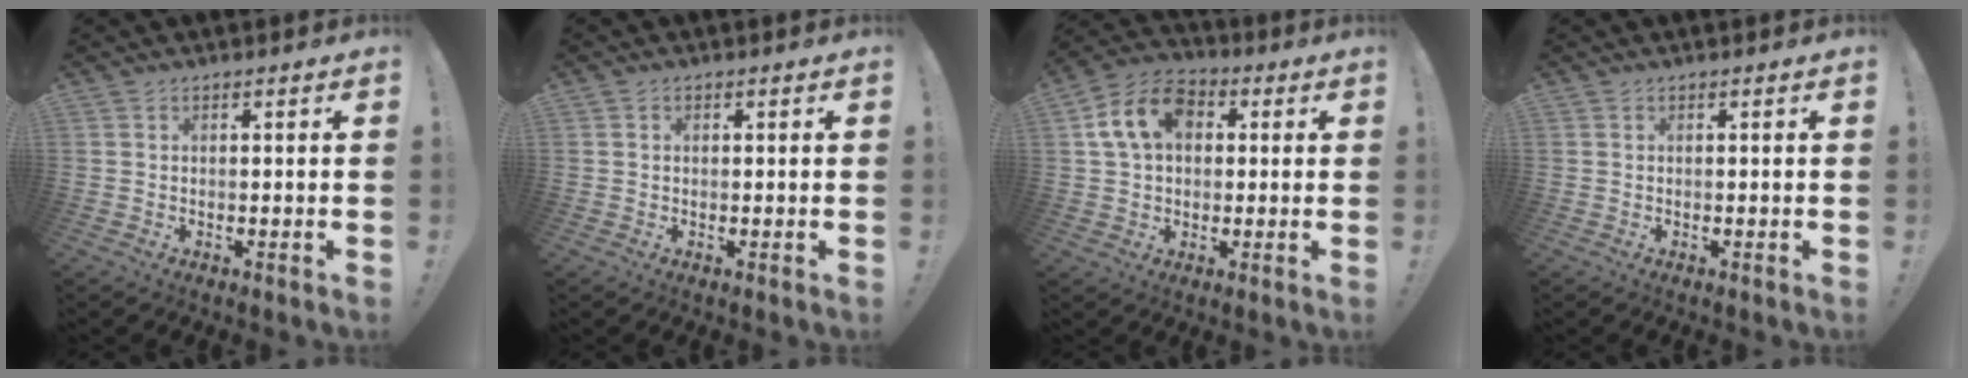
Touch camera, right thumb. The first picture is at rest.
{"total": 0.6, "force": [0.0, 0.6, 0.0], "torque": [-0.001, 0.002, 0.001]}
{"total": 13.6, "force": [3.7, 9.9, 8.5], "torque": [-0.142, 0.008, 0.075]}
{"total": 0.0}